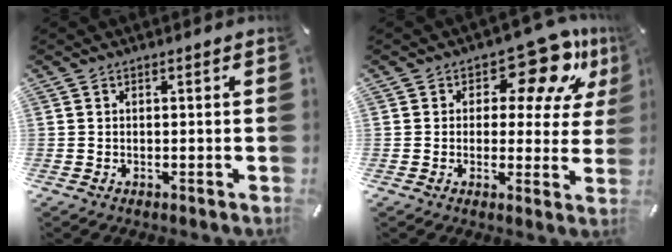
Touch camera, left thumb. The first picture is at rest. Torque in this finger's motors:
{"motor_torque": [1.35, 1.30, 0.79, -0.81, 0.15]}